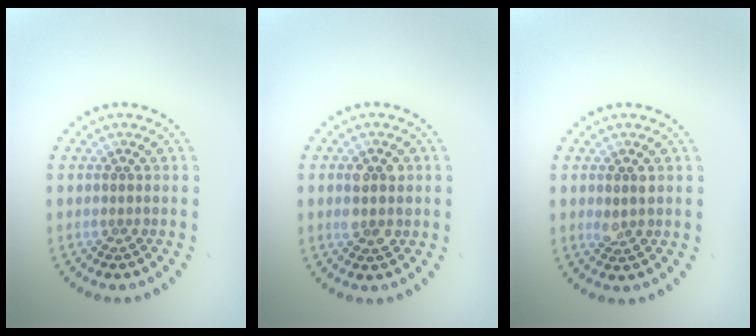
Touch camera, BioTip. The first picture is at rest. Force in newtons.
{"total": 2.7, "press": 2.7, "slide": 0.3}
{"total": 1.5, "press": 1.5, "slide": 0.4}